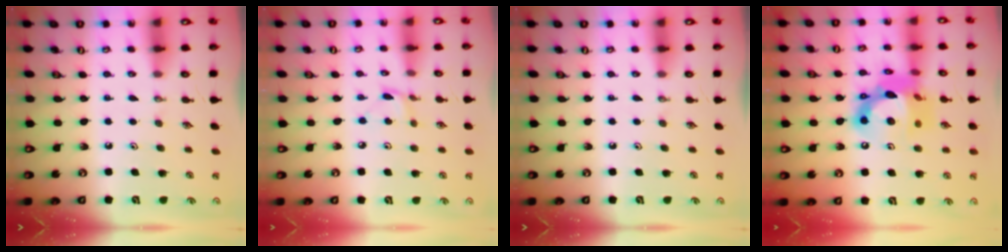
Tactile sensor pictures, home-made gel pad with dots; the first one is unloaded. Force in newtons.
{"total": 2.0, "press": 2.0, "slide": 0.2}
{"total": 0.0}
{"total": 15.2, "press": 15.2, "slide": 0.3}